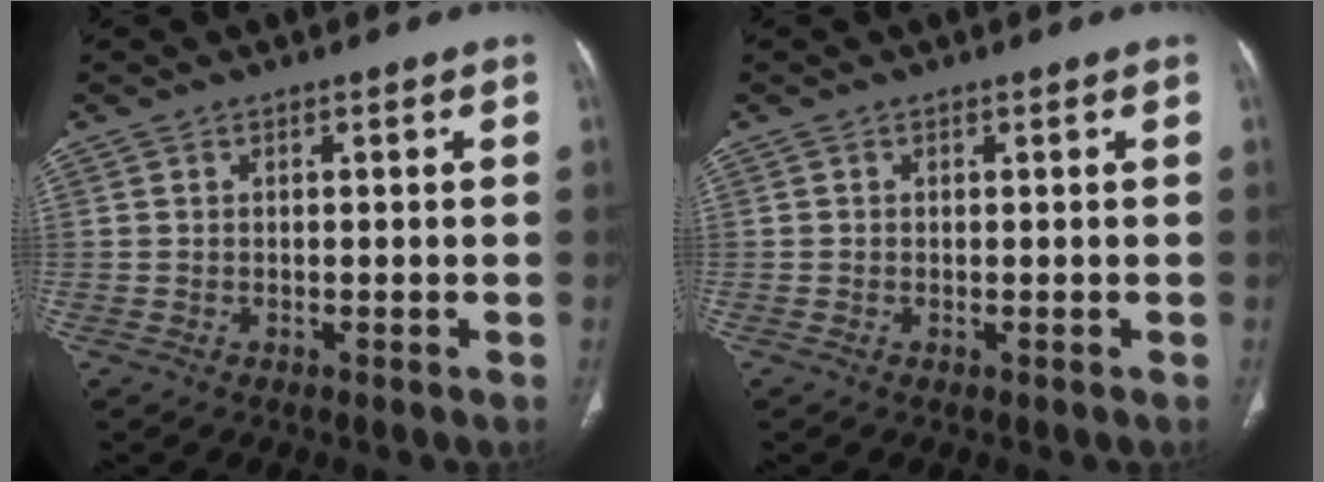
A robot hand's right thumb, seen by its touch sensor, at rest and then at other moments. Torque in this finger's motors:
{"motor_torque": [-0.29, 0.25, -0.07, 0.24, 0.08]}